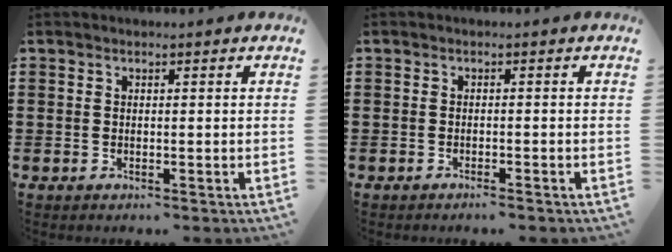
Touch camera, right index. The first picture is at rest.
{"total": 0.9, "force": [-0.8, -0.1, 0.3], "torque": [-0.009, -0.005, -0.015]}